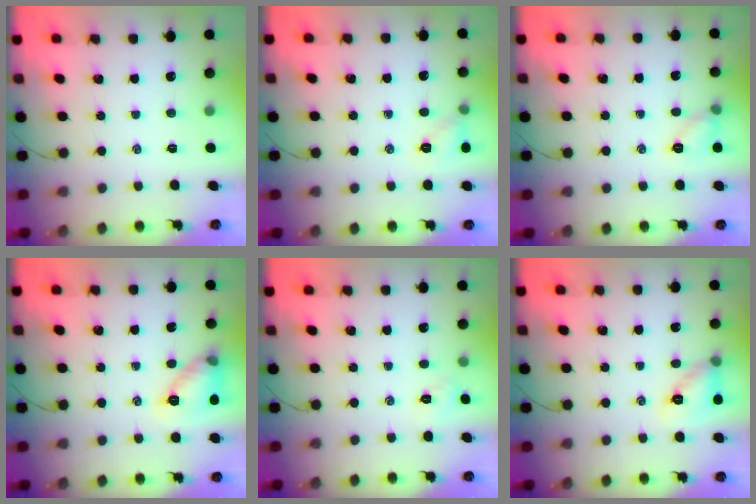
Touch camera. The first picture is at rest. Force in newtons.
{"total": 6.0, "press": 5.7, "slide": 1.7}
{"total": 6.9, "press": 6.8, "slide": 0.8}
{"total": 11.3, "press": 11.3, "slide": 0.4}
{"total": 2.5, "press": 2.4, "slide": 0.7}
{"total": 9.9, "press": 9.8, "slide": 1.6}